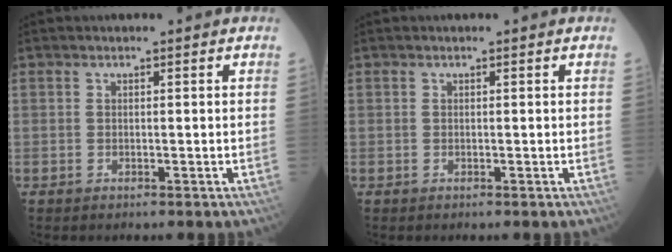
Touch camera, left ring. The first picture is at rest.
{"total": 0.0}